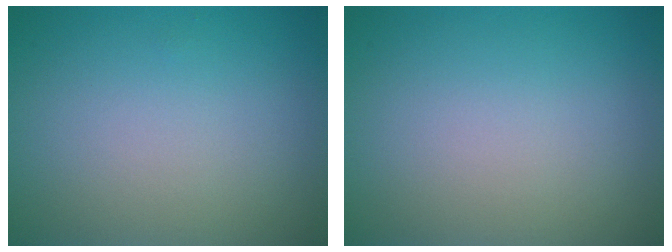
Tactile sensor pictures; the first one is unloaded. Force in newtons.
{"total": 0.0}